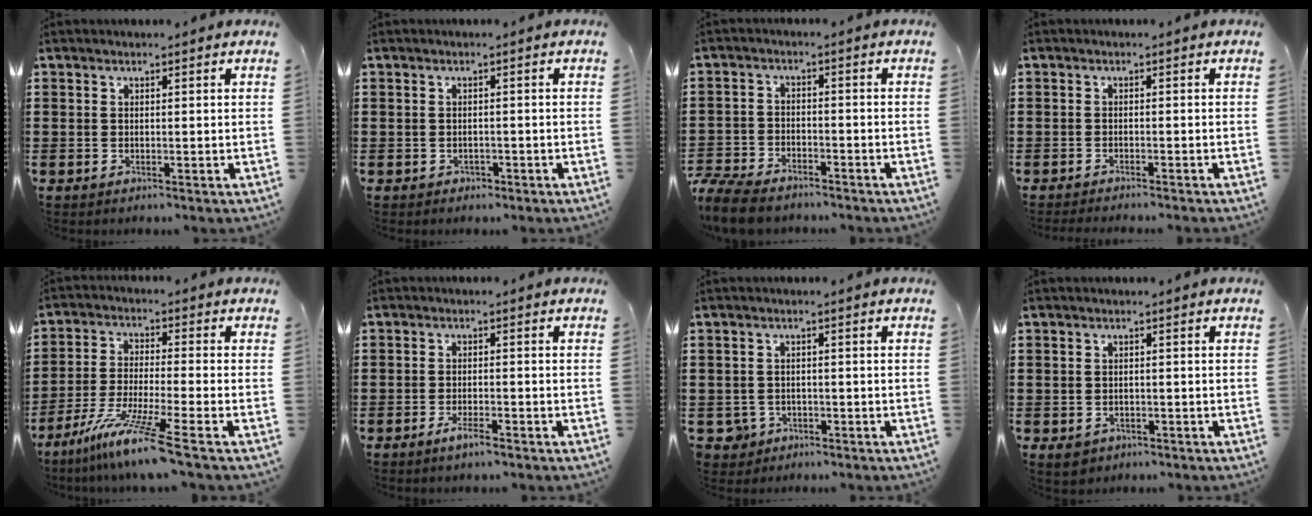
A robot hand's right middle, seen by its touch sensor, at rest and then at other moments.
{"total": 0.6, "force": [-0.5, 0.4, 0.0], "torque": [-0.003, 0.002, -0.011]}
{"total": 6.3, "force": [-5.9, 1.5, 1.8], "torque": [-0.049, 0.008, -0.120]}
{"total": 1.2, "force": [-1.1, -0.1, 0.2], "torque": [-0.004, 0.000, -0.022]}
{"total": 9.3, "force": [-6.9, -0.9, 6.2], "torque": [-0.124, -0.017, -0.139]}
{"total": 2.6, "force": [-1.8, 0.6, 1.9], "torque": [-0.030, 0.003, -0.032]}
{"total": 2.1, "force": [-1.4, 1.5, 0.2], "torque": [-0.020, -0.005, -0.034]}
{"total": 1.4, "force": [-1.0, 0.9, 0.2], "torque": [-0.010, 0.001, -0.024]}